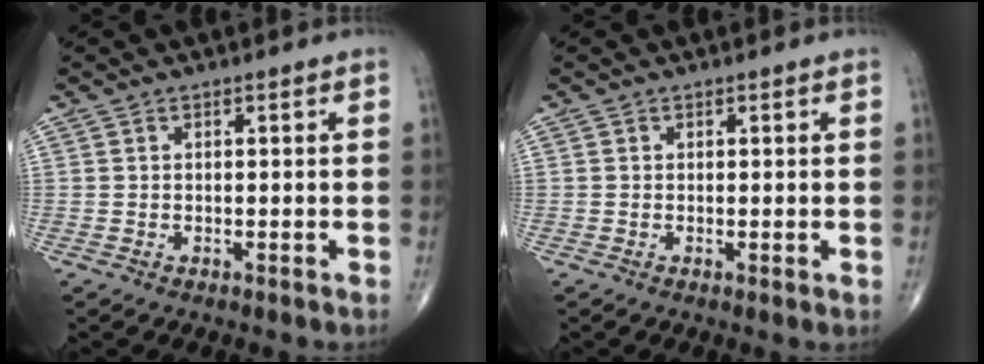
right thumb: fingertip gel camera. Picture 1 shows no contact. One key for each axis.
{"total": 0.5, "fx": 0.0, "fy": 0.2, "fz": 0.5, "tx": -0.012, "ty": -0.004, "tz": -0.001}